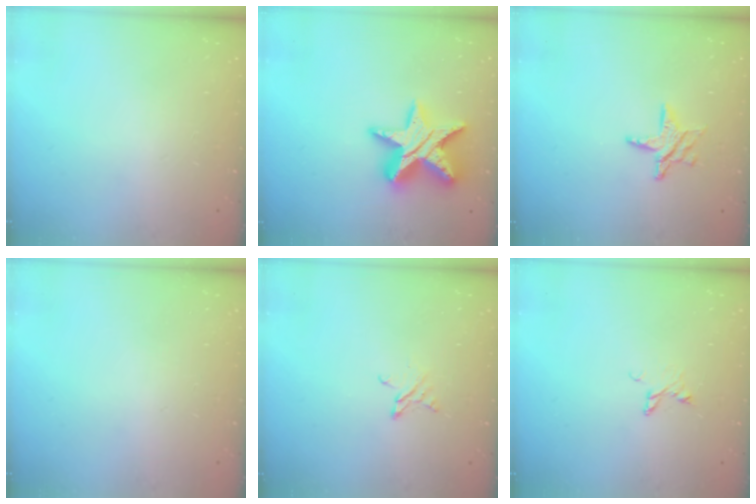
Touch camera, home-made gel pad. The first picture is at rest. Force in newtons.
{"total": 17.0, "press": 17.0, "slide": 1.2}
{"total": 7.4, "press": 7.4, "slide": 0.4}
{"total": 0.0}
{"total": 3.5, "press": 3.5, "slide": 0.4}
{"total": 3.6, "press": 3.5, "slide": 0.4}